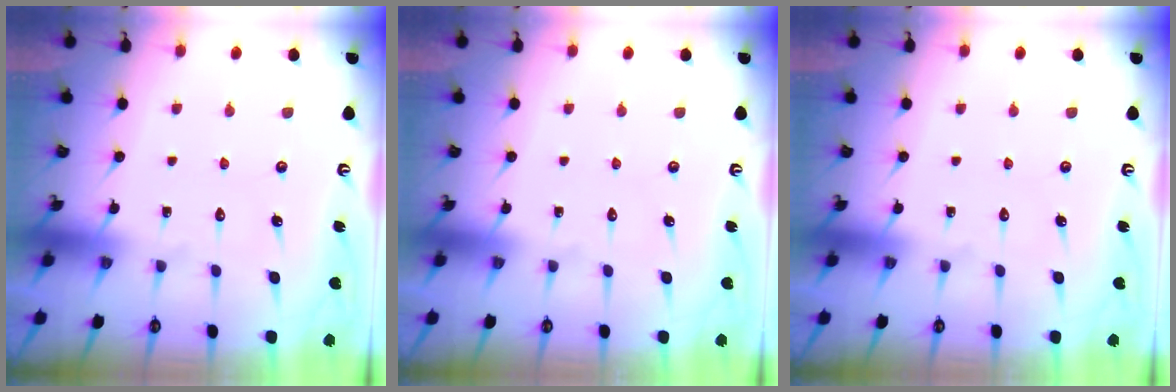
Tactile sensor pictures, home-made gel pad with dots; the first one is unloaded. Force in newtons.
{"total": 0.0}
{"total": 0.0}